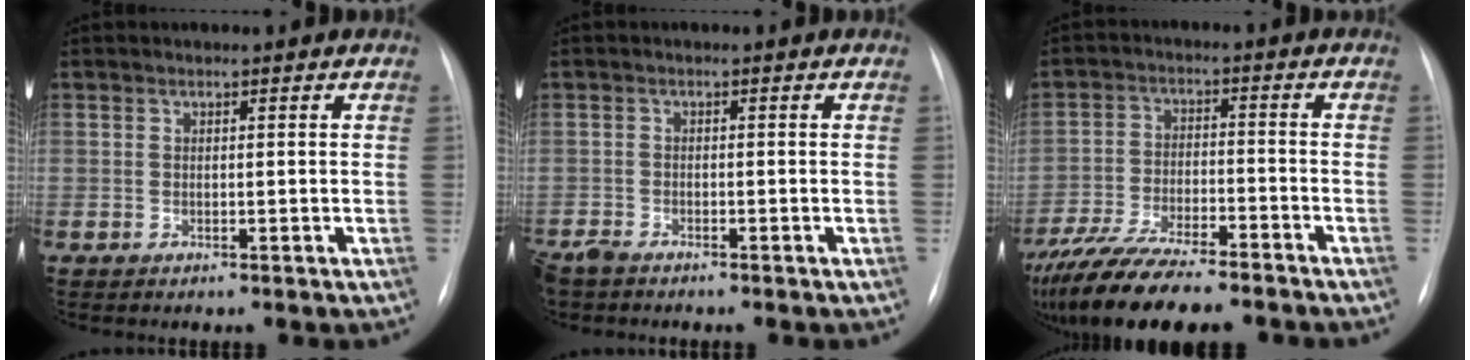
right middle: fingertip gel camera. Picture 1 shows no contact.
{"total": 3.4, "force": [-3.0, 1.1, 1.1], "torque": [-0.022, -0.007, -0.054]}
{"total": 16.4, "force": [-13.7, 3.2, 8.4], "torque": [-0.171, -0.020, -0.226]}